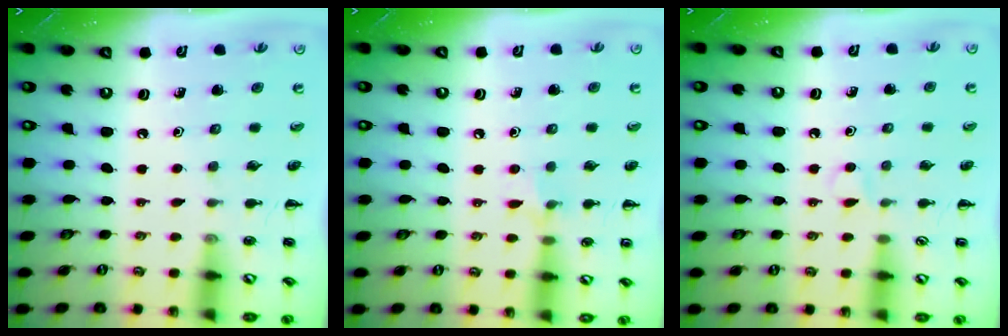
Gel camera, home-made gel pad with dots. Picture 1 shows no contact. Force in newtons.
{"total": 5.6, "press": 5.3, "slide": 1.9}
{"total": 2.9, "press": 2.7, "slide": 0.9}